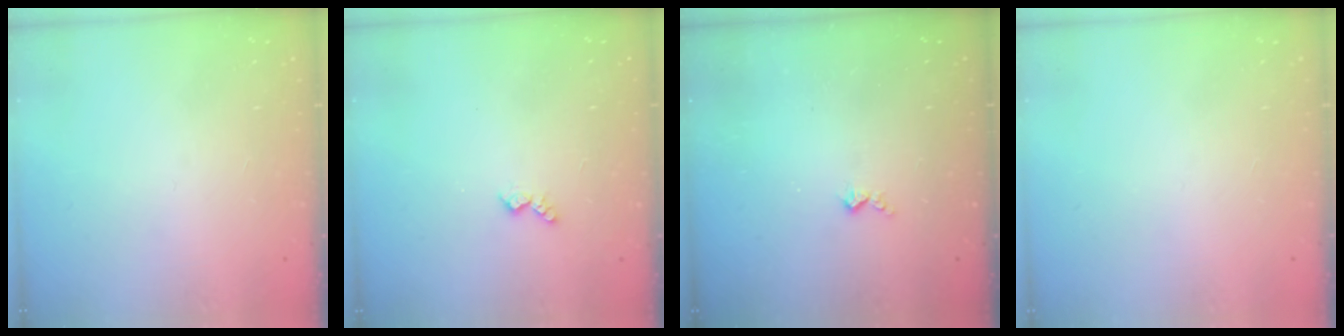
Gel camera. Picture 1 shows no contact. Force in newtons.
{"total": 3.8, "press": 3.7, "slide": 0.6}
{"total": 3.7, "press": 3.7, "slide": 0.5}
{"total": 0.0}